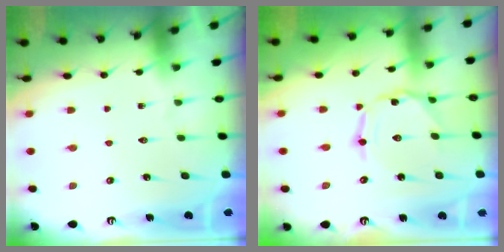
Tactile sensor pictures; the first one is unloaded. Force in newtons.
{"total": 2.3, "press": 2.3, "slide": 0.3}